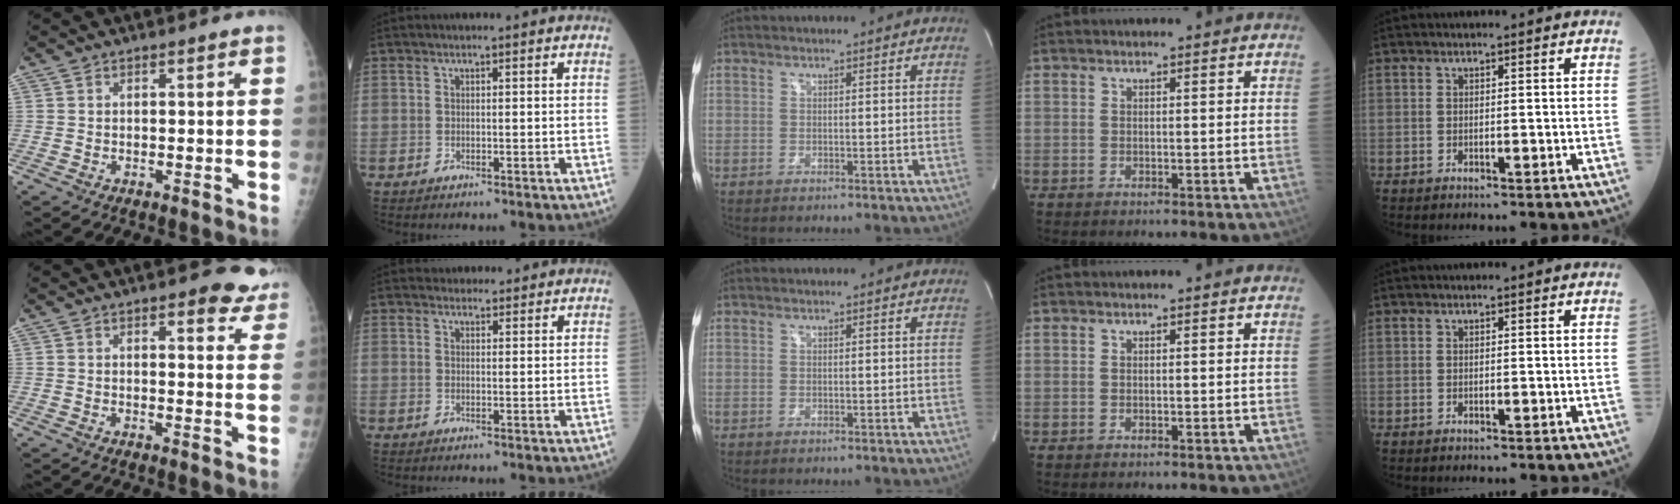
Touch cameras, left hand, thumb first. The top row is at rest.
{"thumb": {"total": 8.6, "force": [6.6, 3.1, 4.5], "torque": [-0.017, -0.033, 0.059]}, "index": {"total": 4.5, "force": [4.2, 1.3, 0.6], "torque": [-0.005, 0.016, 0.050]}}